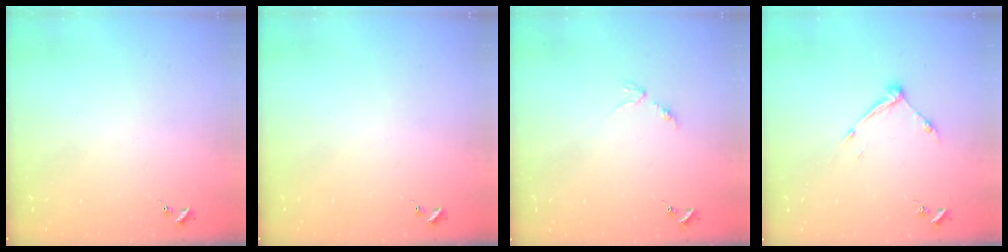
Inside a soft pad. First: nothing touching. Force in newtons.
{"total": 0.0}
{"total": 2.8, "press": 2.8, "slide": 0.5}
{"total": 8.4, "press": 8.4, "slide": 0.5}